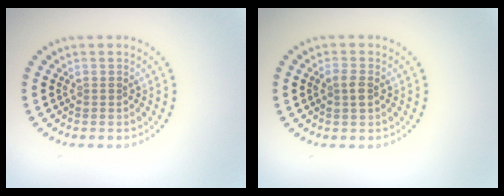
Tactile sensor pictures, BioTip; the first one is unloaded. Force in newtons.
{"total": 1.5, "press": 1.5, "slide": 0.2}